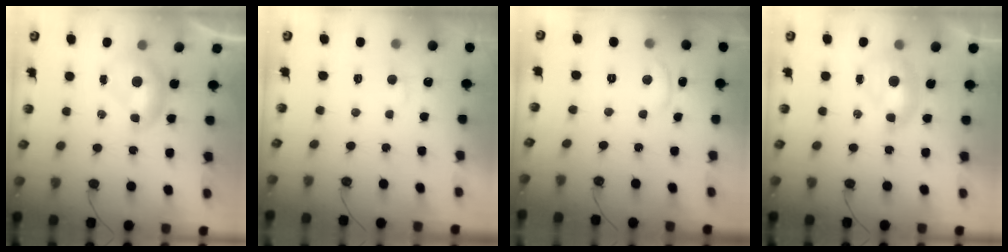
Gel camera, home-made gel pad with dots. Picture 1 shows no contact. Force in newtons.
{"total": 2.1, "press": 2.1, "slide": 0.4}
{"total": 1.0, "press": 0.9, "slide": 0.4}
{"total": 1.7, "press": 1.5, "slide": 0.7}